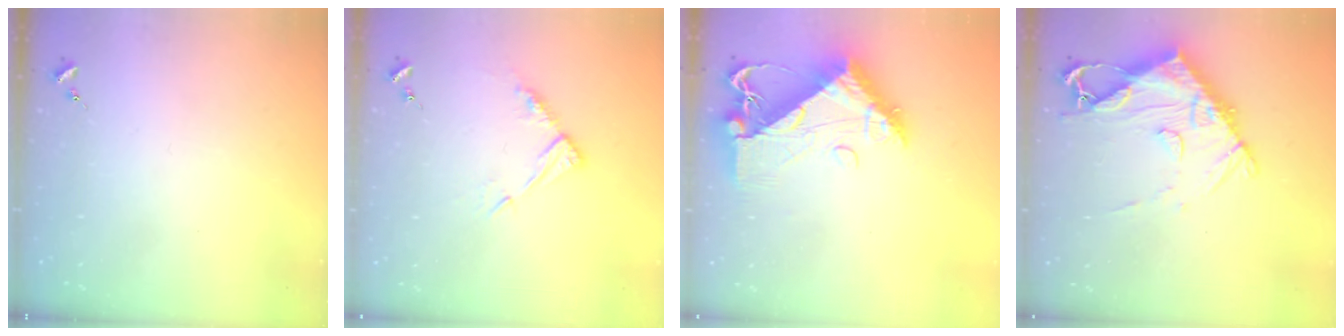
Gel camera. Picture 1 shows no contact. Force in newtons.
{"total": 9.0, "press": 9.0, "slide": 0.8}
{"total": 13.2, "press": 13.2, "slide": 1.4}
{"total": 14.6, "press": 14.6, "slide": 1.5}